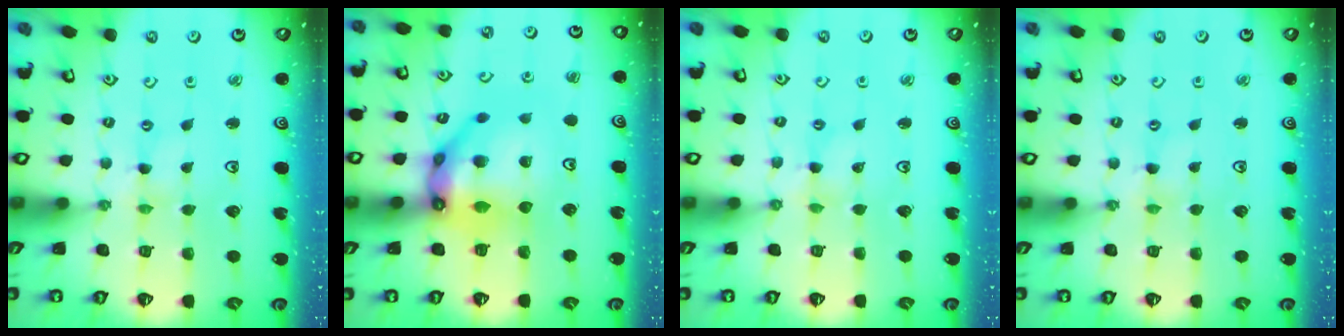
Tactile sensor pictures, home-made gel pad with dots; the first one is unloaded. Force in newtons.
{"total": 16.1, "press": 16.0, "slide": 1.8}
{"total": 1.2, "press": 1.2, "slide": 0.1}
{"total": 0.5, "press": 0.5, "slide": 0.1}